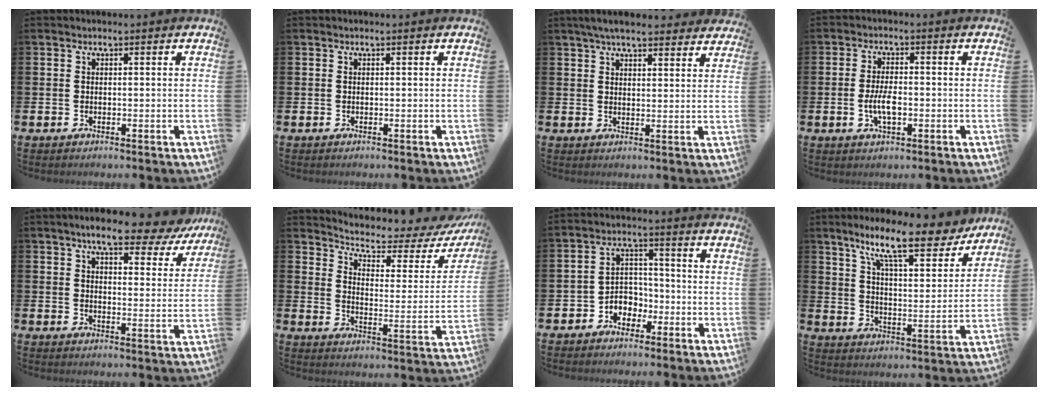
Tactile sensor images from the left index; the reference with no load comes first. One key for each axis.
{"total": 0.0}
{"total": 5.2, "fx": 4.8, "fy": 0.9, "fz": 1.7, "tx": -0.039, "ty": -0.015, "tz": 0.087}
{"total": 4.1, "fx": -0.8, "fy": 1.7, "fz": 3.6, "tx": -0.072, "ty": 0.002, "tz": -0.016}
{"total": 7.9, "fx": 7.1, "fy": 1.6, "fz": 3.1, "tx": -0.064, "ty": -0.036, "tz": 0.121}
{"total": 5.3, "fx": 4.7, "fy": 1.4, "fz": 2.0, "tx": -0.061, "ty": -0.039, "tz": 0.071}
{"total": 3.4, "fx": -2.1, "fy": 2.7, "fz": 0.5, "tx": -0.031, "ty": 0.004, "tz": -0.048}
{"total": 11.9, "fx": 9.6, "fy": 2.2, "fz": 6.7, "tx": -0.132, "ty": -0.051, "tz": 0.159}